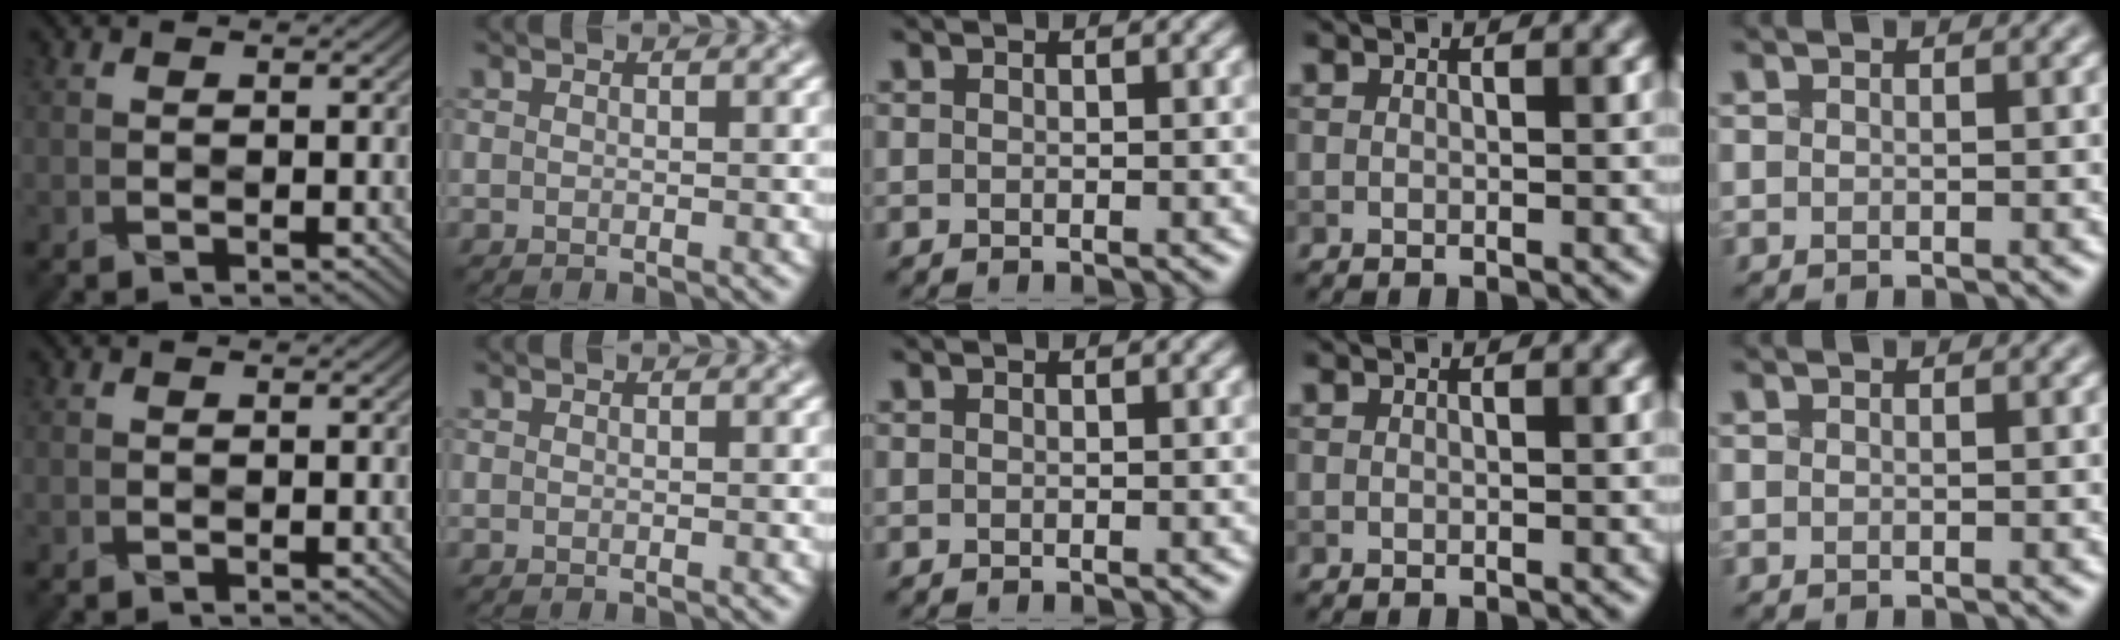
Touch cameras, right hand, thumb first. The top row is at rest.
{}